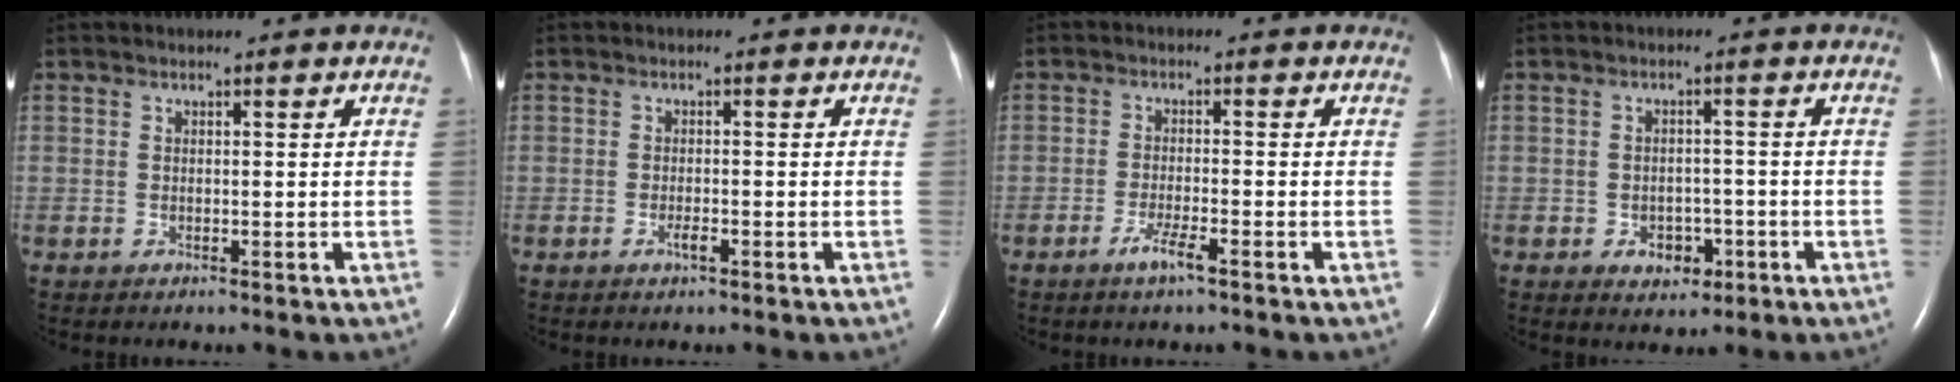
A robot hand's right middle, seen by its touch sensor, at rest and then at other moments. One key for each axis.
{"total": 1.3, "fx": -0.7, "fy": 0.2, "fz": 1.0, "tx": -0.023, "ty": -0.001, "tz": -0.012}
{"total": 3.1, "fx": -2.0, "fy": 0.0, "fz": 2.4, "tx": -0.050, "ty": -0.005, "tz": -0.039}
{"total": 3.7, "fx": -1.6, "fy": 2.7, "fz": 2.0, "tx": -0.021, "ty": 0.008, "tz": -0.014}